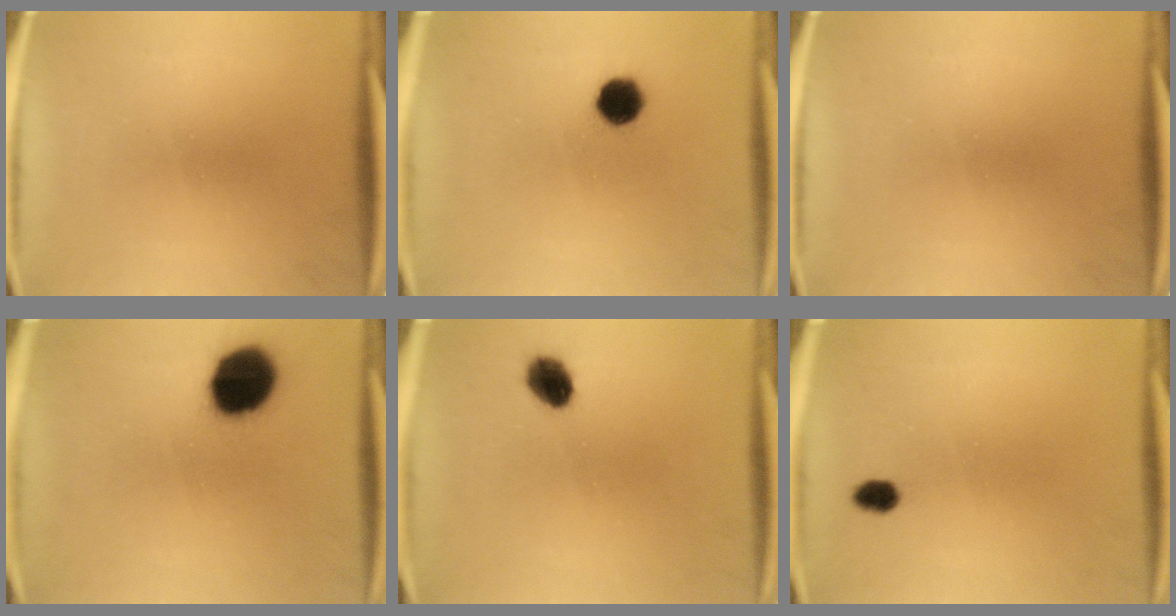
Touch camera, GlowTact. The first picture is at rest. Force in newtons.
{"total": 6.2}
{"total": 0.0}
{"total": 14.3}
{"total": 5.3}
{"total": 2.3}